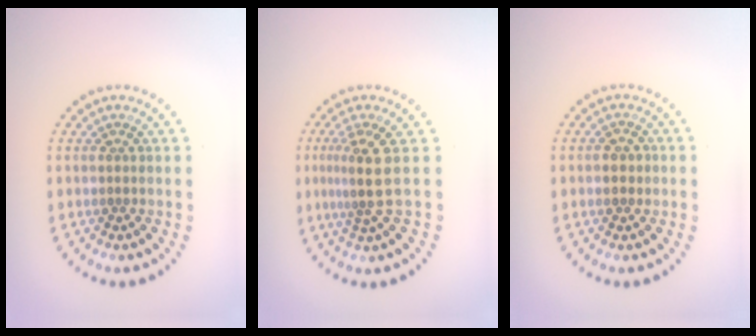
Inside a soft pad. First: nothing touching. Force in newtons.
{"total": 2.9, "press": 2.1, "slide": 2.0}
{"total": 1.3, "press": 1.2, "slide": 0.2}